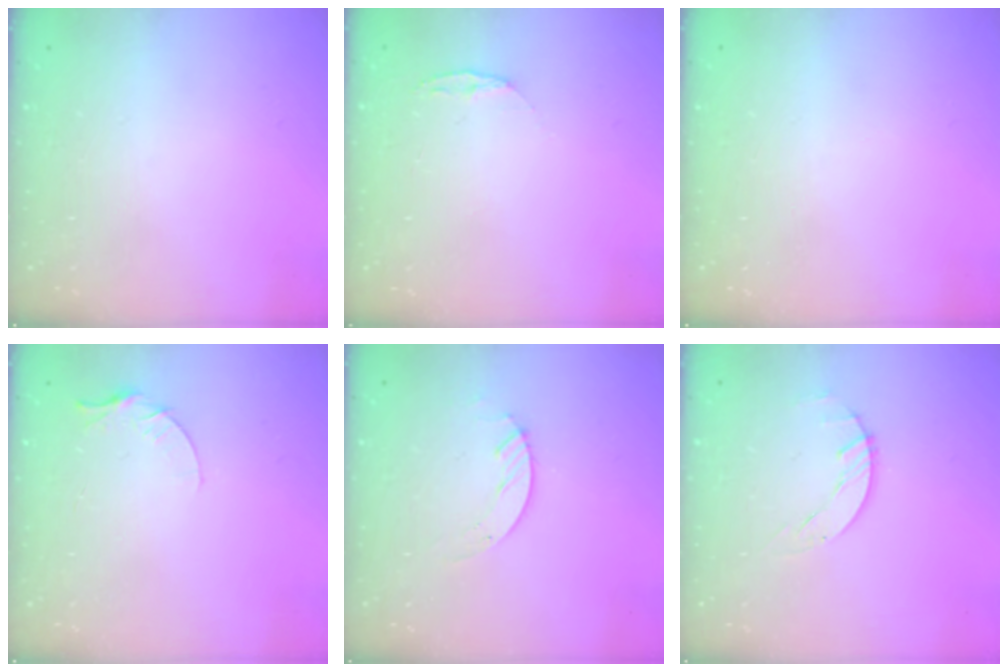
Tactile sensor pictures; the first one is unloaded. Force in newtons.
{"total": 4.1, "press": 4.1, "slide": 0.5}
{"total": 0.0}
{"total": 4.4, "press": 4.4, "slide": 0.5}
{"total": 2.4, "press": 2.4, "slide": 0.2}
{"total": 1.5, "press": 1.4, "slide": 0.3}